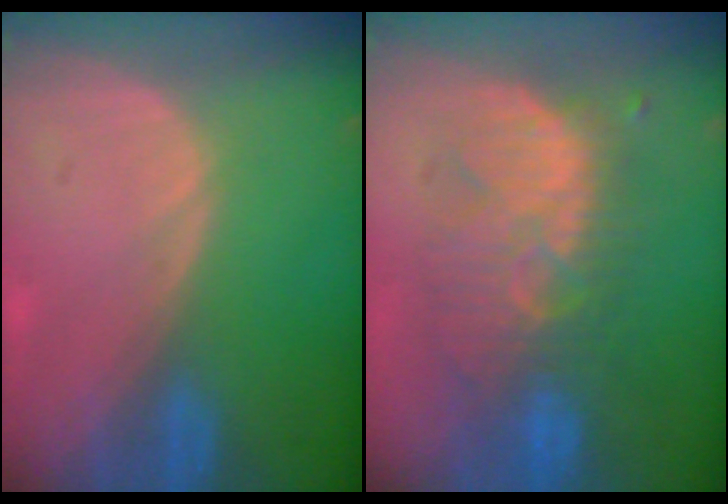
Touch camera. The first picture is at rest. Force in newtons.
{"total": 9.1, "press": 9.1, "slide": 0.6}